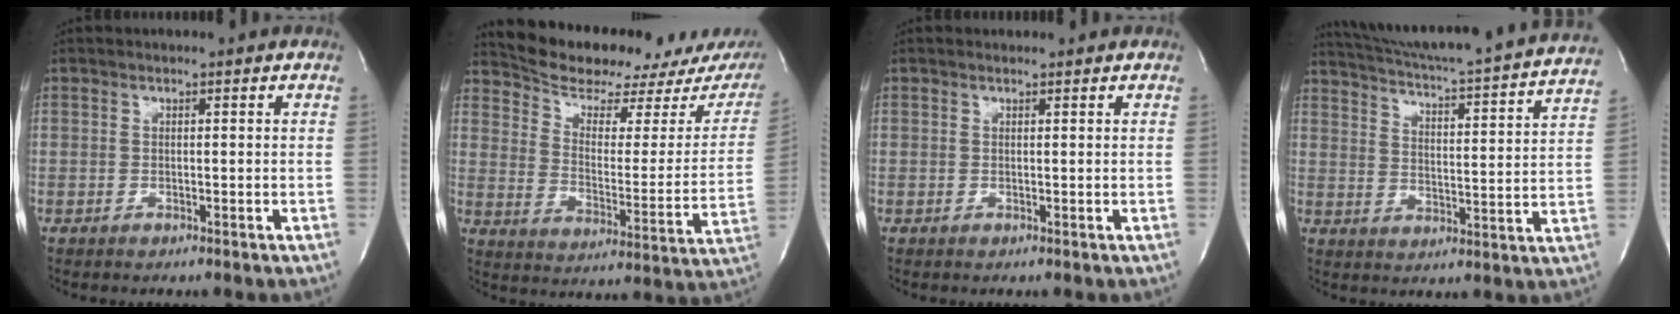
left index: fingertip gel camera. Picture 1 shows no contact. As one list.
[{"total": 19.0, "force": [17.5, 3.6, 6.5], "torque": [-0.091, -0.040, 0.235]}, {"total": 0.8, "force": [0.7, 0.3, 0.0], "torque": [-0.011, 0.005, 0.012]}, {"total": 25.1, "force": [23.3, 0.1, 9.4], "torque": [-0.156, -0.053, 0.300]}]